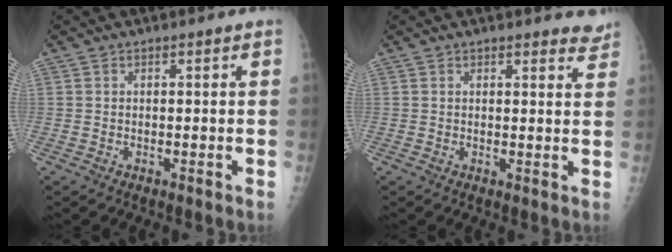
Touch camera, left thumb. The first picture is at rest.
{"total": 3.8, "force": [3.5, 1.2, 1.0], "torque": [0.012, -0.020, 0.026]}